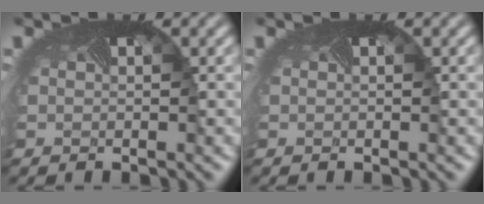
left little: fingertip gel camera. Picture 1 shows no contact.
{"total": 0.0}